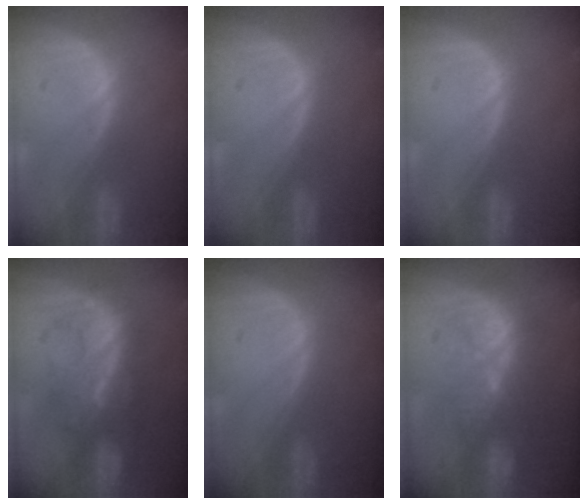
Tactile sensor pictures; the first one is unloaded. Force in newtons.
{"total": 0.0}
{"total": 0.0}
{"total": 8.0, "press": 7.7, "slide": 2.0}
{"total": 0.0}
{"total": 9.7, "press": 8.9, "slide": 3.8}